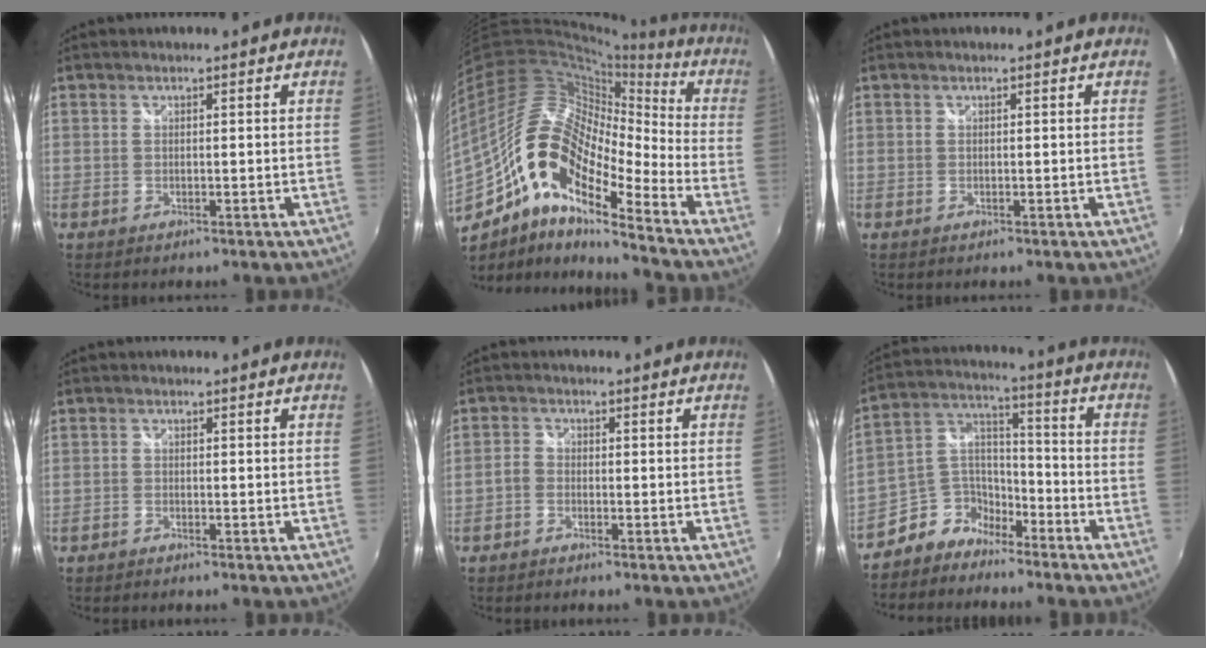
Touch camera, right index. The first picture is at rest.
{"total": 18.6, "force": [-8.9, 7.4, 14.6], "torque": [-0.240, -0.010, -0.186]}
{"total": 0.0}
{"total": 0.8, "force": [-0.8, 0.2, 0.2], "torque": [-0.008, -0.003, -0.018]}
{"total": 2.1, "force": [-1.5, 1.3, 0.6], "torque": [-0.018, 0.003, -0.032]}
{"total": 8.1, "force": [-6.0, 5.1, 1.8], "torque": [-0.056, 0.045, -0.131]}